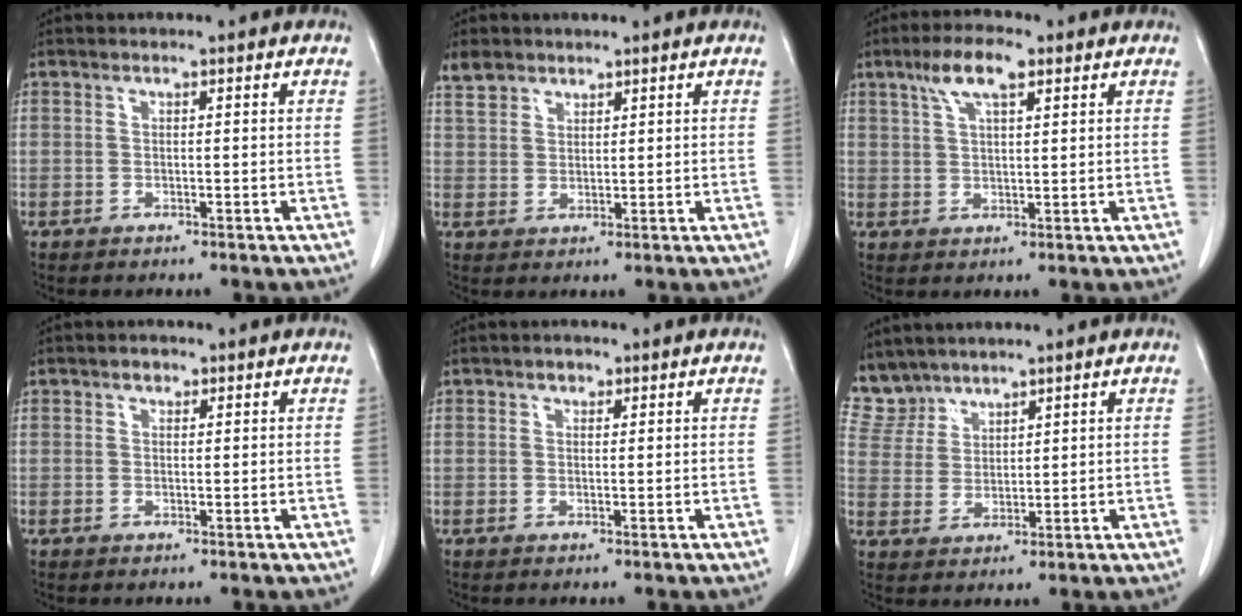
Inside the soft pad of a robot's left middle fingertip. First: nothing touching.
{"total": 3.8, "force": [3.0, 2.1, 0.8], "torque": [-0.021, 0.009, 0.065]}
{"total": 6.1, "force": [3.6, 1.5, 4.8], "torque": [-0.097, 0.014, 0.065]}
{"total": 1.1, "force": [0.7, 0.7, 0.4], "torque": [-0.006, 0.000, 0.010]}
{"total": 1.1, "force": [0.7, 0.7, 0.4], "torque": [-0.005, 0.000, 0.010]}
{"total": 4.8, "force": [4.5, 1.4, -0.6], "torque": [0.006, 0.007, 0.105]}